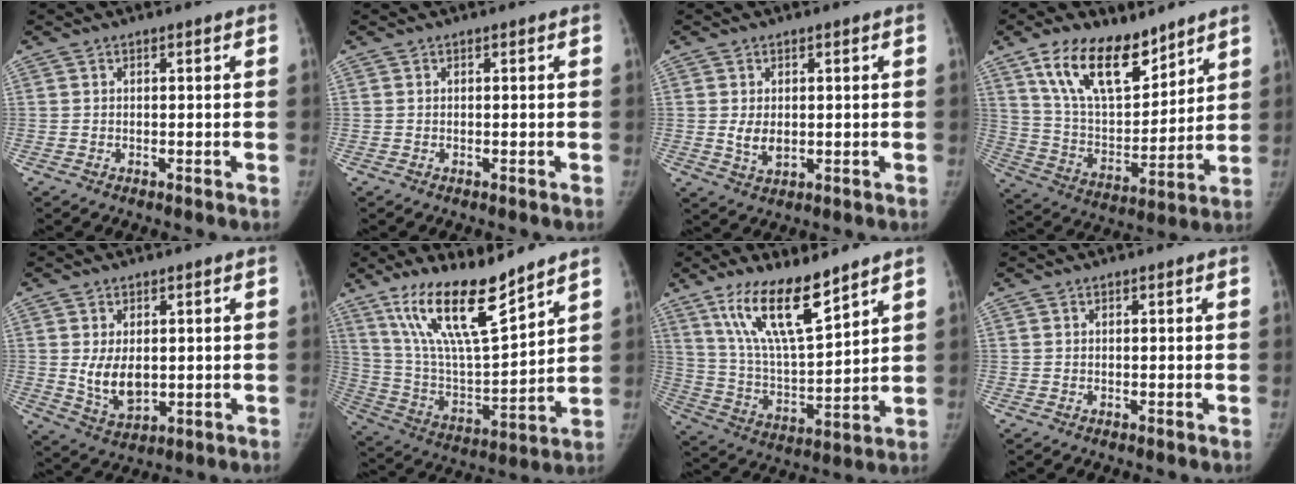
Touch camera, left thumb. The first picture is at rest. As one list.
[{"total": 0.0}, {"total": 3.9, "force": [0.2, 2.6, 3.0], "torque": [-0.045, -0.009, 0.012]}, {"total": 17.7, "force": [11.7, 8.4, 10.2], "torque": [-0.136, -0.064, 0.223]}, {"total": 7.3, "force": [0.5, 4.6, 5.6], "torque": [-0.084, -0.017, 0.025]}, {"total": 18.4, "force": [13.0, 4.2, 12.4], "torque": [-0.202, -0.069, 0.252]}, {"total": 15.5, "force": [10.5, 4.0, 10.7], "torque": [-0.176, -0.062, 0.209]}, {"total": 0.0}]